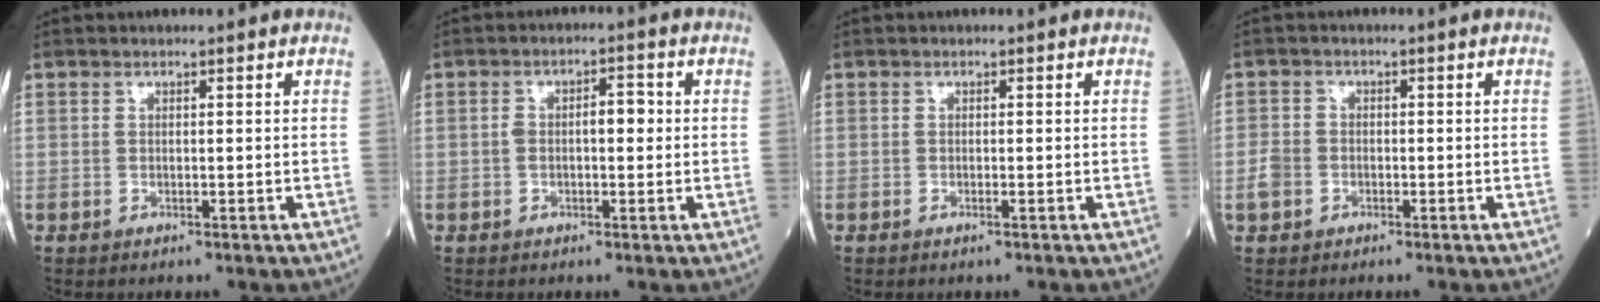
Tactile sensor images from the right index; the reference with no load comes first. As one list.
[{"total": 3.8, "force": [0.0, 1.6, 3.5], "torque": [-0.063, 0.020, 0.003]}, {"total": 0.5, "force": [-0.3, -0.1, 0.4], "torque": [-0.011, -0.001, -0.004]}, {"total": 2.7, "force": [-1.2, 2.2, 1.1], "torque": [-0.028, 0.005, -0.024]}]